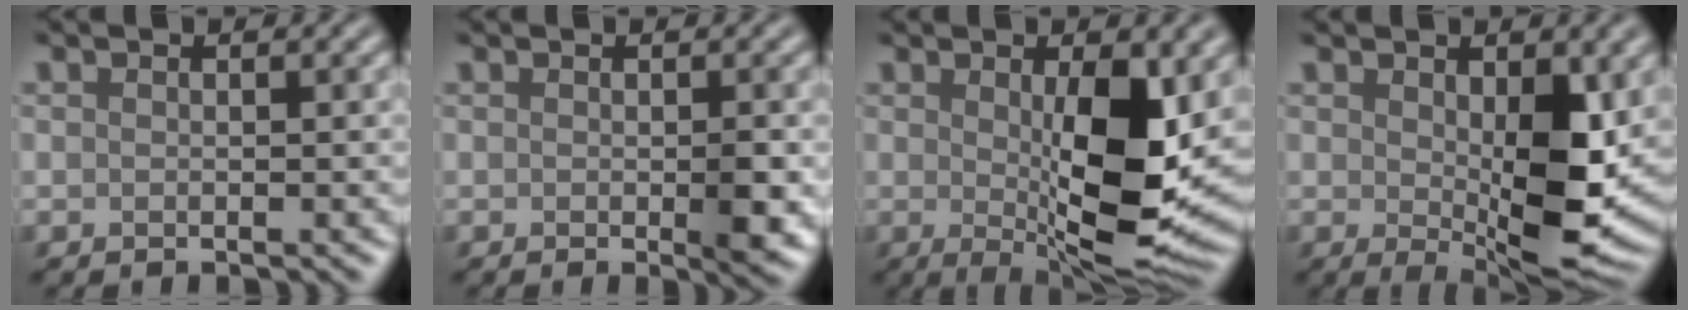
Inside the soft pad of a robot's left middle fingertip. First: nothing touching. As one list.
[{"total": 2.2, "force": [-0.3, 0.1, 2.1], "torque": [-0.032, -0.006, 0.002]}, {"total": 9.4, "force": [0.2, 2.7, 9.0], "torque": [-0.139, -0.022, 0.014]}, {"total": 8.2, "force": [0.5, 3.1, 7.6], "torque": [-0.125, -0.013, 0.019]}]